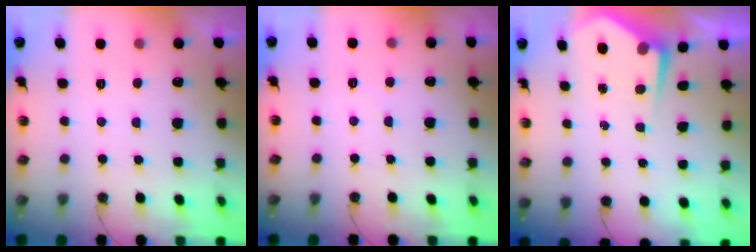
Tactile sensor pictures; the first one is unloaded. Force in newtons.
{"total": 2.6, "press": 2.6, "slide": 0.4}
{"total": 5.0, "press": 5.0, "slide": 0.7}